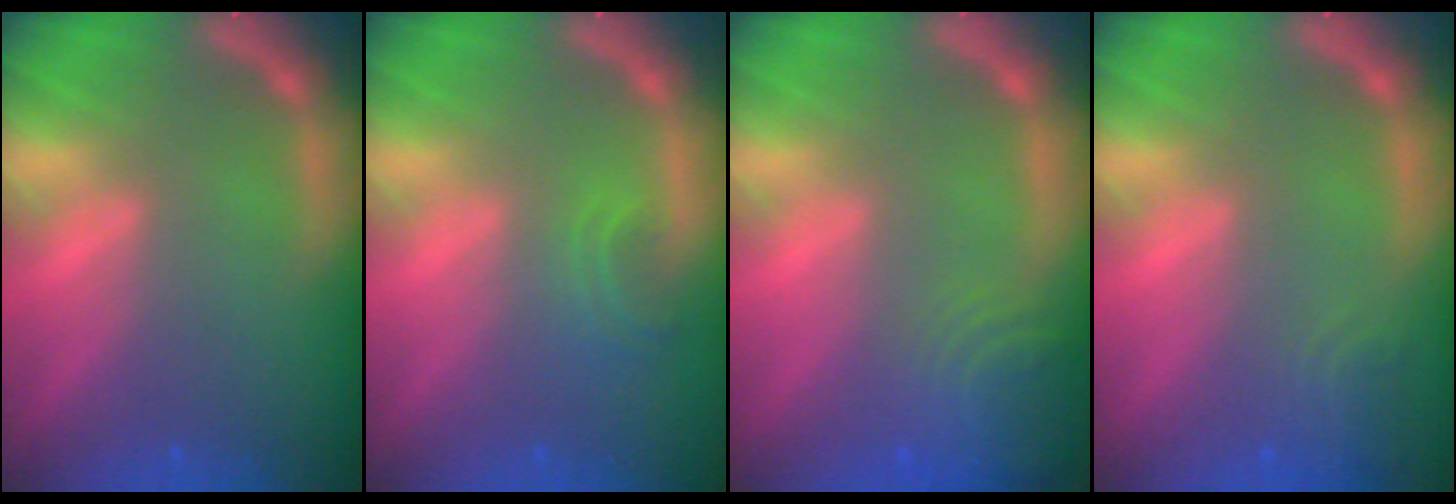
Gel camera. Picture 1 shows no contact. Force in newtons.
{"total": 1.9}
{"total": 6.1}
{"total": 2.4}